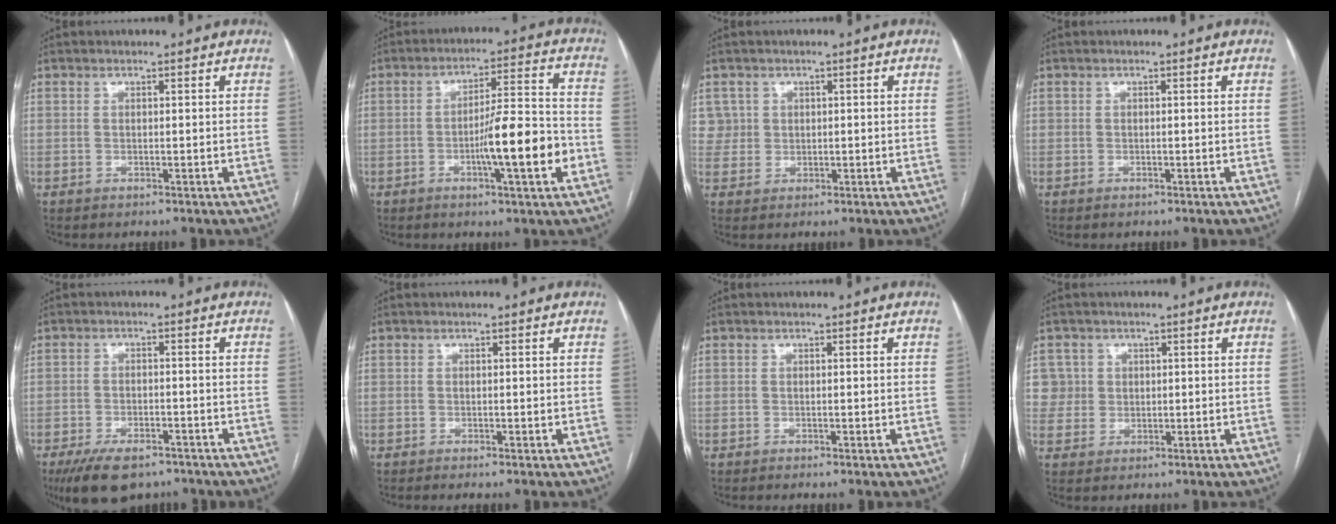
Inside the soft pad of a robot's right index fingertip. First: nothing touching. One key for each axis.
{"total": 11.5, "fx": -3.4, "fy": 0.8, "fz": 10.9, "tx": -0.172, "ty": 0.003, "tz": -0.054}
{"total": 3.0, "fx": 1.0, "fy": 2.8, "fz": -0.3, "tx": 0.023, "ty": 0.009, "tz": 0.014}
{"total": 0.0}
{"total": 9.0, "fx": -6.6, "fy": 3.8, "fz": 4.8, "tx": -0.081, "ty": -0.007, "tz": -0.108}
{"total": 1.0, "fx": -0.5, "fy": 0.0, "fz": 0.9, "tx": -0.018, "ty": -0.001, "tz": -0.009}
{"total": 0.7, "fx": -0.4, "fy": 0.0, "fz": 0.6, "tx": -0.012, "ty": -0.001, "tz": -0.005}
{"total": 4.2, "fx": 0.9, "fy": 4.1, "fz": -0.4, "tx": 0.026, "ty": 0.012, "tz": 0.016}